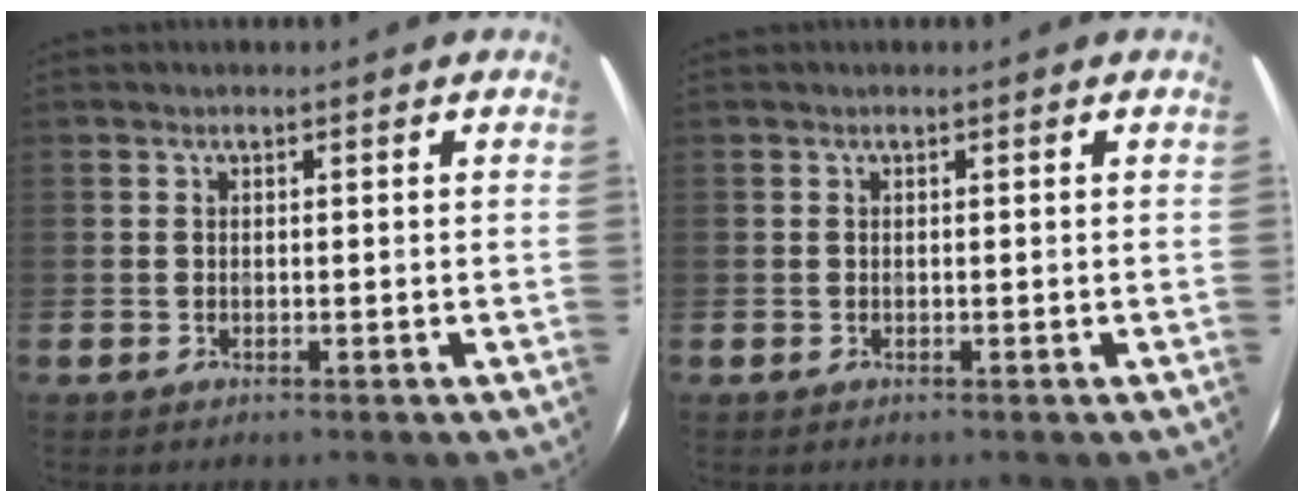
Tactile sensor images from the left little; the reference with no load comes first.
{"total": 0.0}